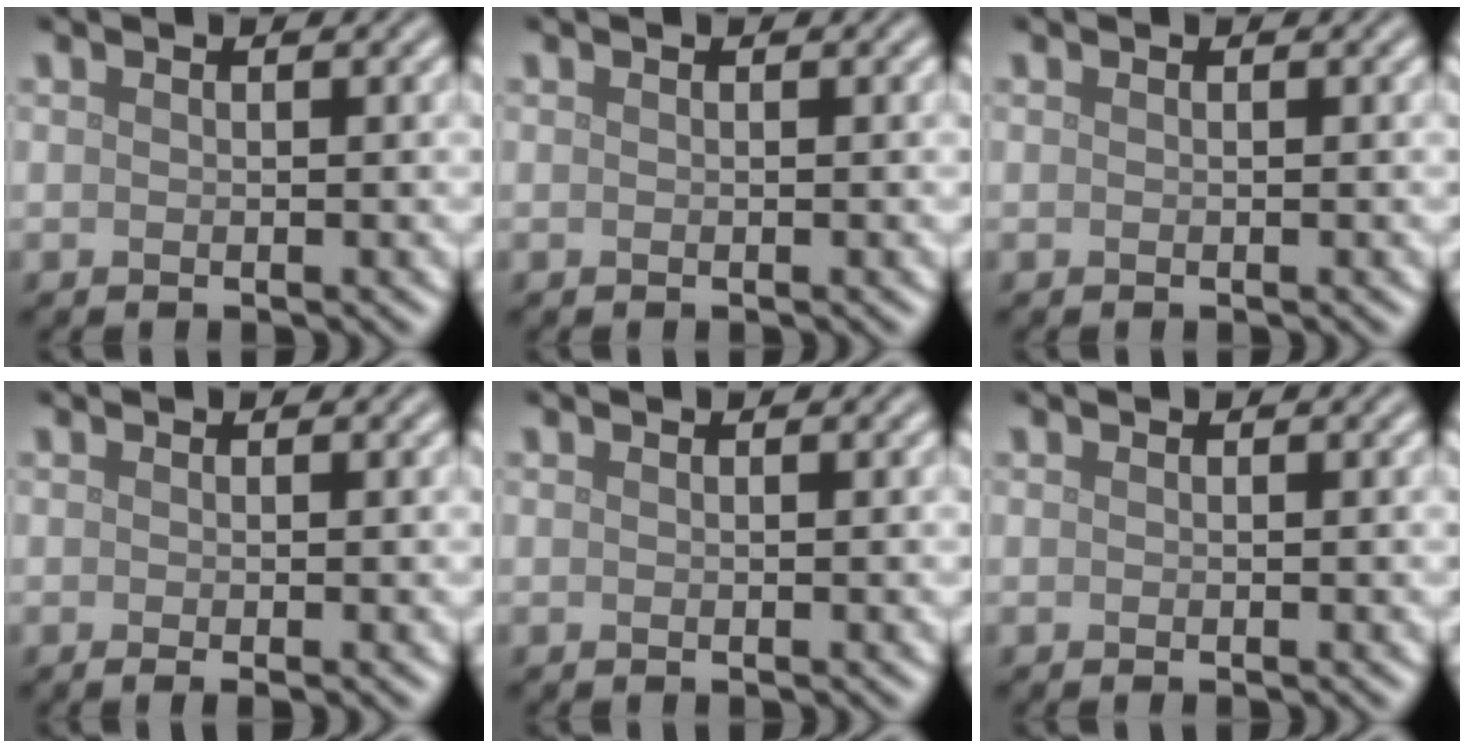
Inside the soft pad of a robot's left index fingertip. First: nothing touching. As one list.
[{"total": 0.0}, {"total": 0.0}, {"total": 1.0, "force": [-0.3, 0.3, 0.9], "torque": [-0.013, -0.008, -0.006]}, {"total": 0.0}, {"total": 0.0}]